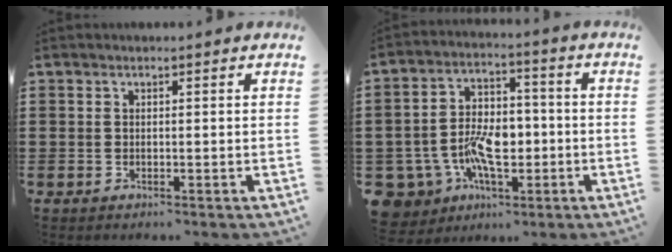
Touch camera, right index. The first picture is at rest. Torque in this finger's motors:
{"motor_torque": [1.32, 0.82, 0.44, 0.16]}